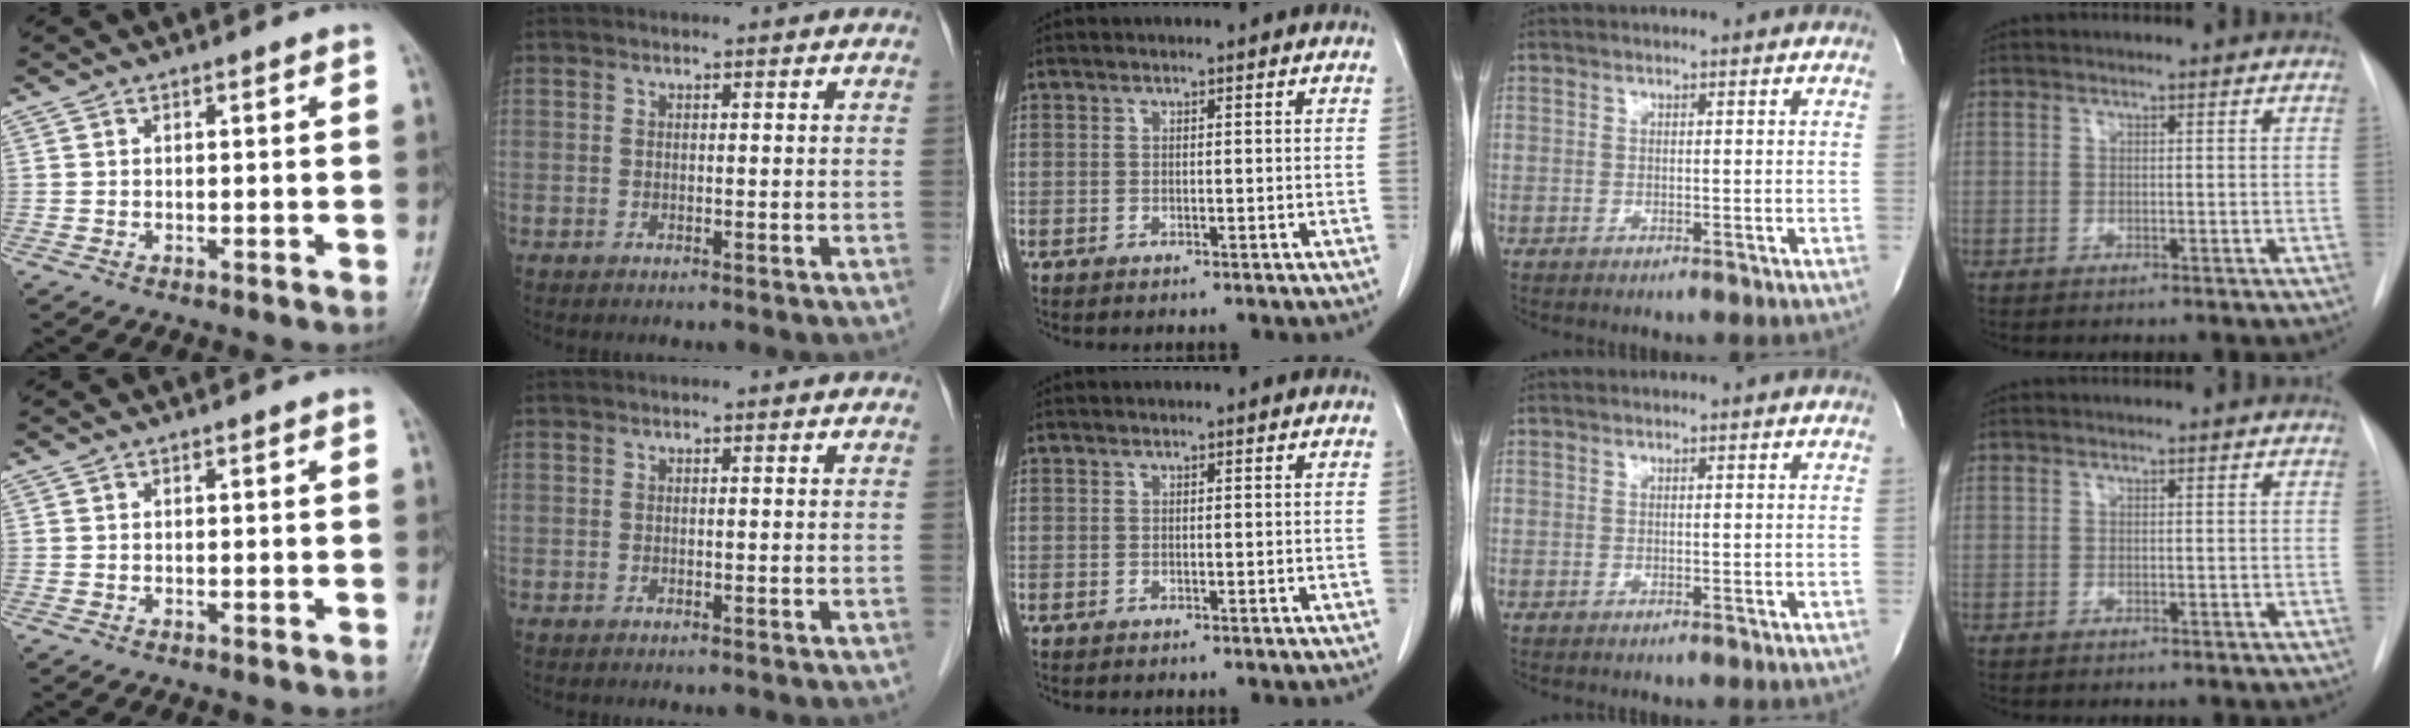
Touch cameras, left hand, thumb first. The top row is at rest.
{}